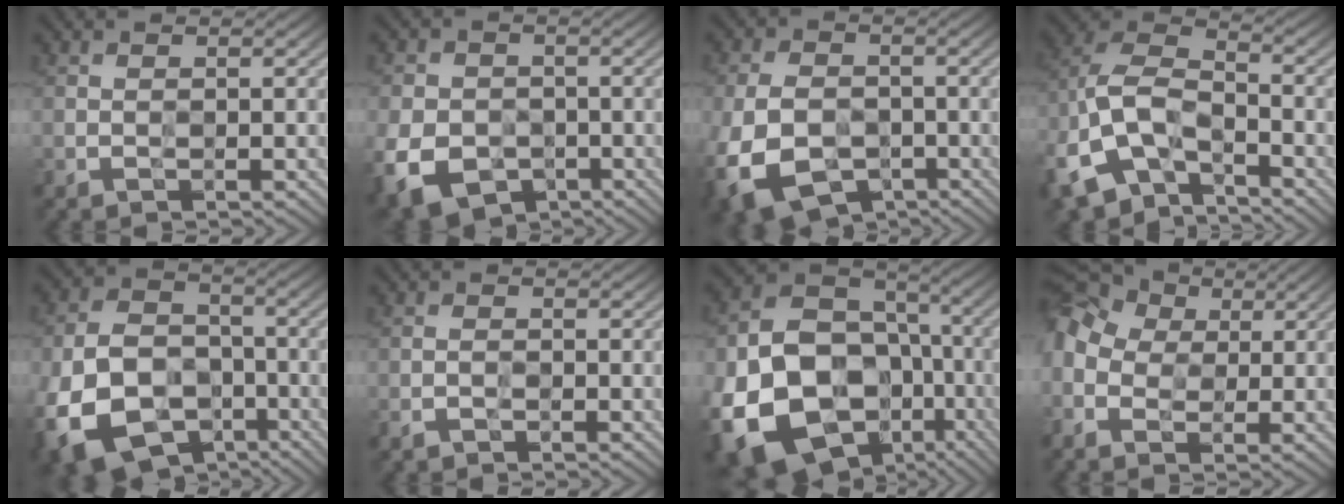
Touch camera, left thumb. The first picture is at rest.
{"total": 9.4, "force": [-3.7, 7.2, 4.8], "torque": [-0.123, -0.035, -0.069]}
{"total": 11.6, "force": [-4.8, 7.9, 7.0], "torque": [-0.161, -0.035, -0.082]}
{"total": 13.6, "force": [-7.4, 7.4, 8.7], "torque": [-0.208, -0.013, -0.158]}
{"total": 15.8, "force": [-6.8, 11.1, 9.0], "torque": [-0.211, -0.036, -0.126]}
{"total": 1.2, "force": [-1.0, 0.4, 0.5], "torque": [-0.013, 0.000, -0.024]}
{"total": 22.1, "force": [-7.5, 17.0, 12.1], "torque": [-0.265, -0.051, -0.113]}
{"total": 11.4, "force": [1.1, 8.9, 7.0], "torque": [-0.204, 0.008, -0.006]}